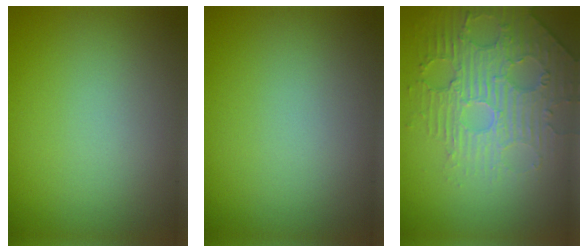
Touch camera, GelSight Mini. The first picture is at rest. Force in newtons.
{"total": 0.0}
{"total": 4.8, "press": 3.8, "slide": 3.0}